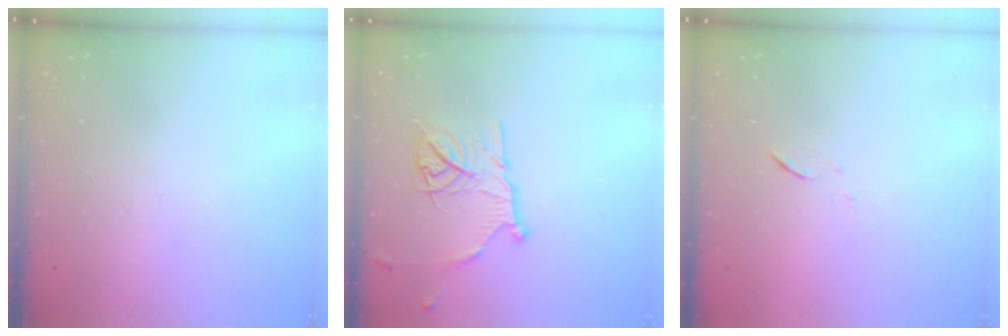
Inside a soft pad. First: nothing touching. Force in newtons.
{"total": 14.2, "press": 14.2, "slide": 1.2}
{"total": 5.5, "press": 5.4, "slide": 0.7}